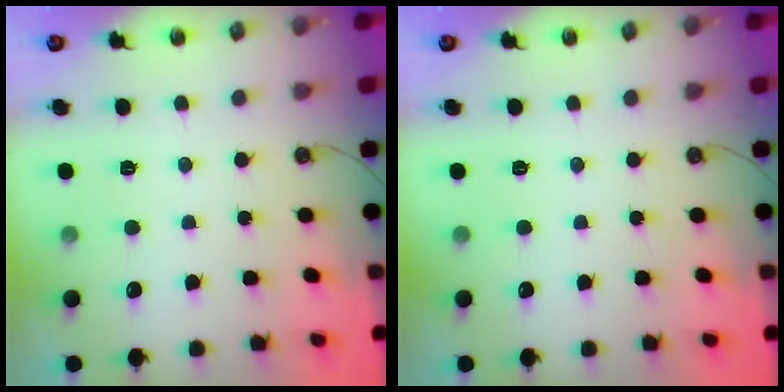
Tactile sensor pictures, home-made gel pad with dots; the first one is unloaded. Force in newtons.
{"total": 0.0}